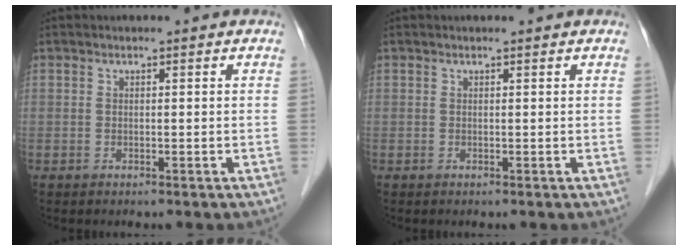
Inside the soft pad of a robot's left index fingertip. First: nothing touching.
{"total": 0.6, "force": [0.6, 0.1, 0.1], "torque": [-0.006, 0.010, 0.007]}